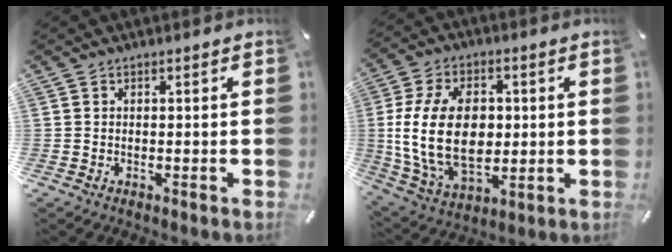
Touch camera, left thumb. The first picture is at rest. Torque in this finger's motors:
{"motor_torque": [0.45, 1.77, 2.52, -0.04, 0.35]}